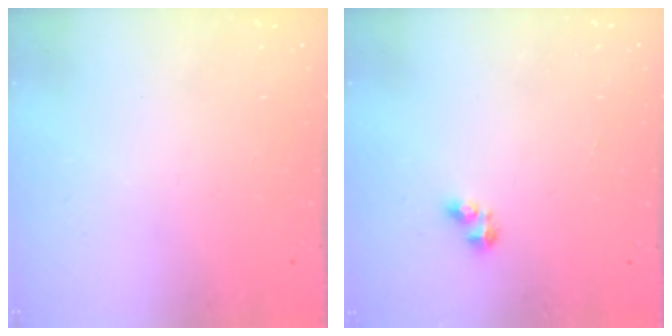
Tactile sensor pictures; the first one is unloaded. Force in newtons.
{"total": 3.2, "press": 3.2, "slide": 0.5}